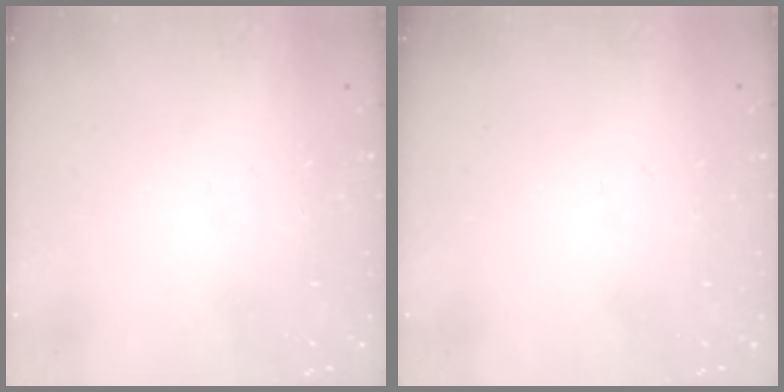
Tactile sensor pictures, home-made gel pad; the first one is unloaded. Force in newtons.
{"total": 0.0}